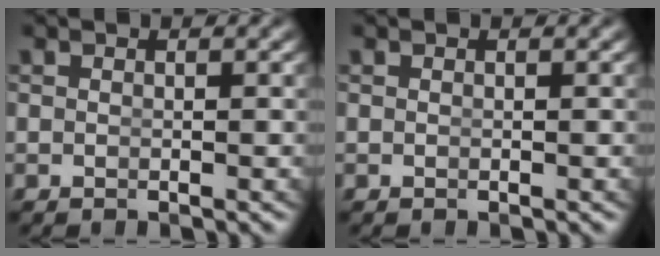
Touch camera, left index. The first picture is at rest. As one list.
[{"total": 0.0}]